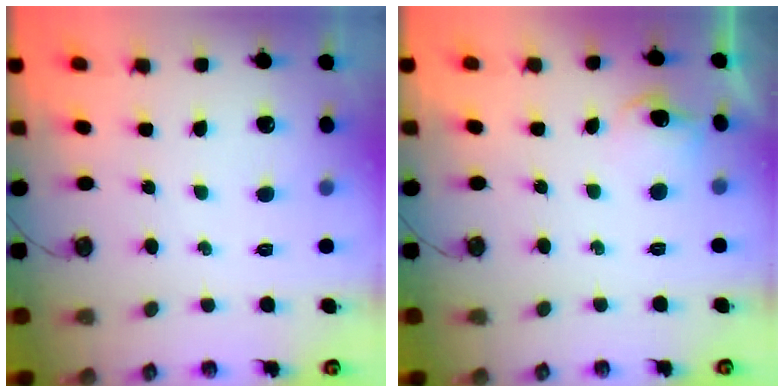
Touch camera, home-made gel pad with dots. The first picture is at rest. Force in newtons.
{"total": 7.2, "press": 7.1, "slide": 0.8}